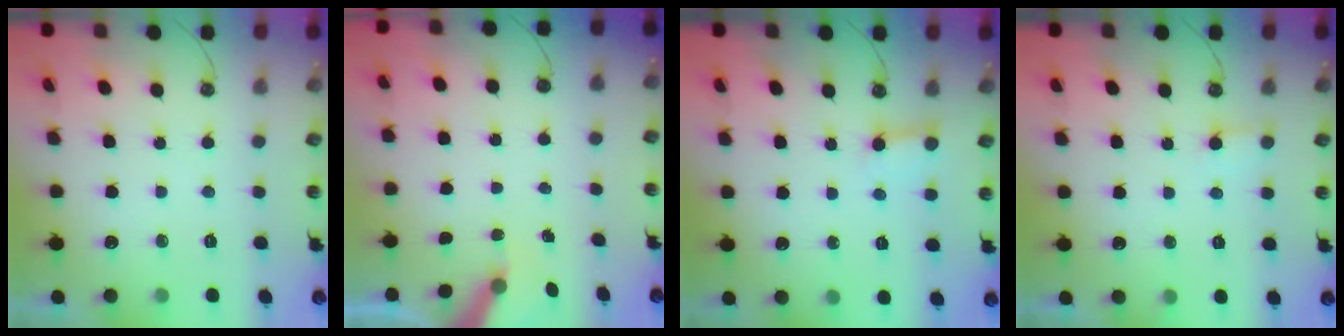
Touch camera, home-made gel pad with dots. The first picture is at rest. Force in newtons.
{"total": 6.1, "press": 6.1, "slide": 0.7}
{"total": 3.7, "press": 3.7, "slide": 0.5}
{"total": 4.0, "press": 4.0, "slide": 0.4}